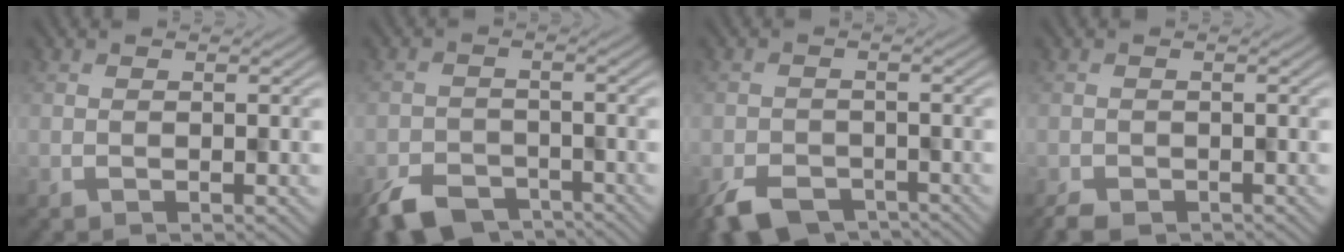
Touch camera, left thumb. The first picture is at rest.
{"total": 6.1, "force": [-4.8, 2.9, 2.3], "torque": [-0.042, -0.019, -0.079]}
{"total": 5.7, "force": [-4.2, 2.9, 2.5], "torque": [-0.048, -0.021, -0.068]}
{"total": 2.4, "force": [-2.1, 1.0, 0.7], "torque": [-0.015, -0.012, -0.031]}